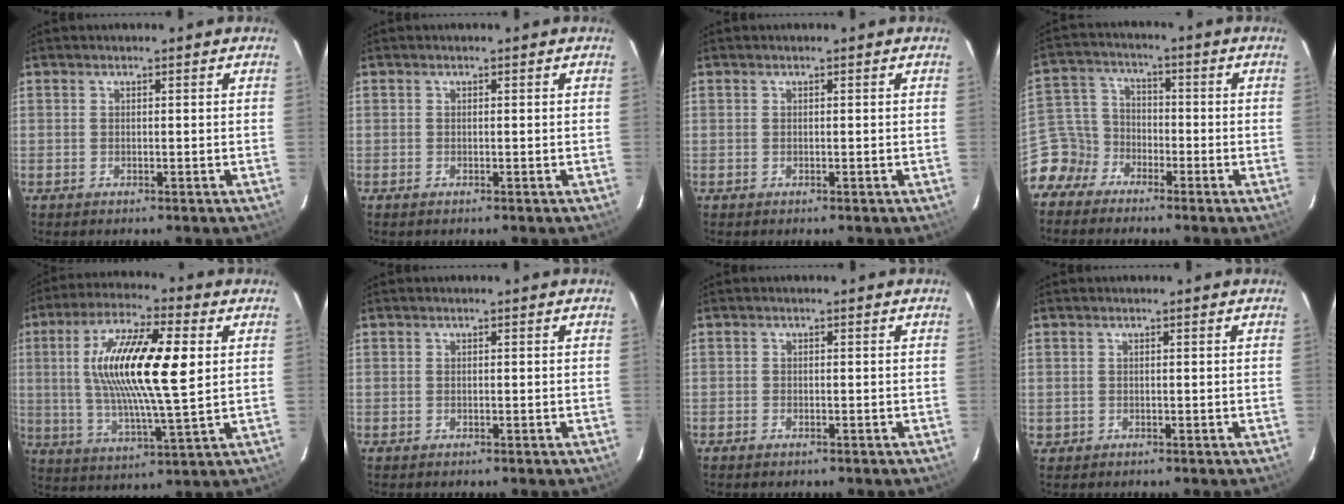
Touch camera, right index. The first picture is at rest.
{"total": 0.0}
{"total": 0.0}
{"total": 7.4, "force": [-5.3, 5.2, 0.2], "torque": [-0.016, 0.032, -0.118]}
{"total": 18.4, "force": [3.5, 4.1, 17.7], "torque": [-0.323, 0.009, 0.059]}
{"total": 0.0}
{"total": 1.1, "force": [-0.8, 0.7, 0.3], "torque": [-0.008, -0.001, -0.015]}
{"total": 1.1, "force": [-0.1, 1.1, 0.0], "torque": [0.001, 0.001, 0.001]}